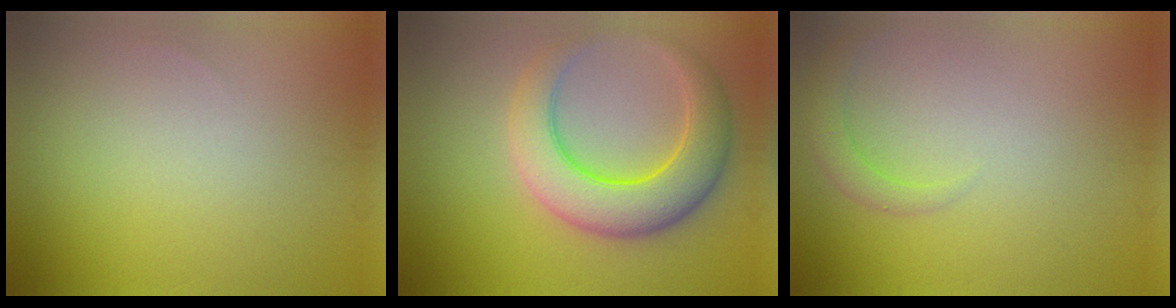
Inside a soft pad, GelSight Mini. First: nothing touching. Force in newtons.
{"total": 7.0, "press": 7.0, "slide": 0.1}
{"total": 1.7, "press": 1.7, "slide": 0.3}